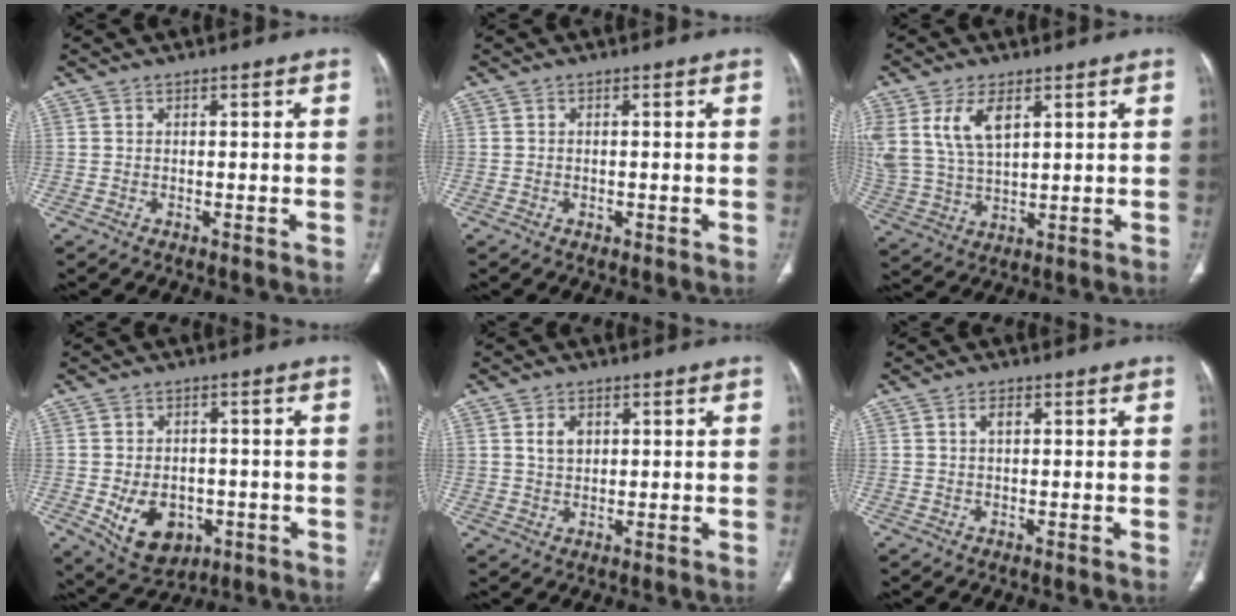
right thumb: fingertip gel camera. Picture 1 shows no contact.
{"total": 0.7, "force": [-0.3, 0.5, 0.4], "torque": [-0.004, 0.000, -0.003]}
{"total": 11.1, "force": [4.9, 5.9, 8.1], "torque": [-0.168, -0.012, 0.109]}
{"total": 10.2, "force": [-2.9, 7.3, 6.4], "torque": [-0.082, 0.009, -0.026]}
{"total": 3.8, "force": [1.3, 2.8, 2.2], "torque": [-0.027, -0.008, 0.027]}
{"total": 1.8, "force": [0.6, 0.9, 1.4], "torque": [-0.027, 0.004, 0.012]}